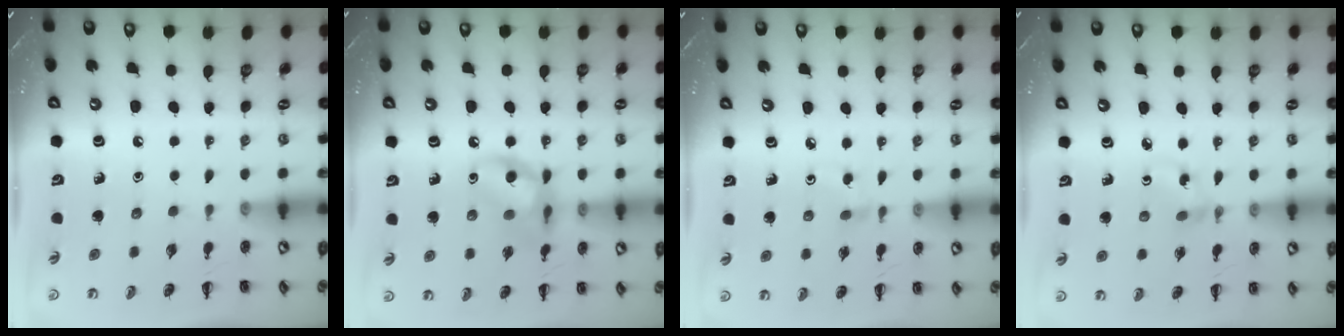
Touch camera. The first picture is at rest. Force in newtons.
{"total": 12.3, "press": 12.2, "slide": 1.3}
{"total": 2.9, "press": 2.6, "slide": 1.2}
{"total": 2.8, "press": 2.6, "slide": 1.0}